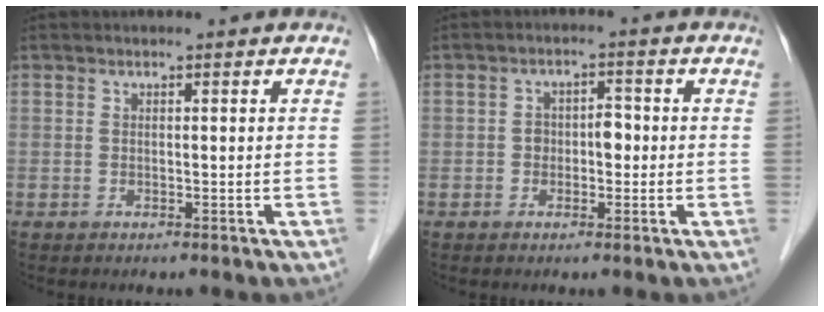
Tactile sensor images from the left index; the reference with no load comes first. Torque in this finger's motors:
{"motor_torque": [-0.01, 0.09, 0.01, 0.00]}